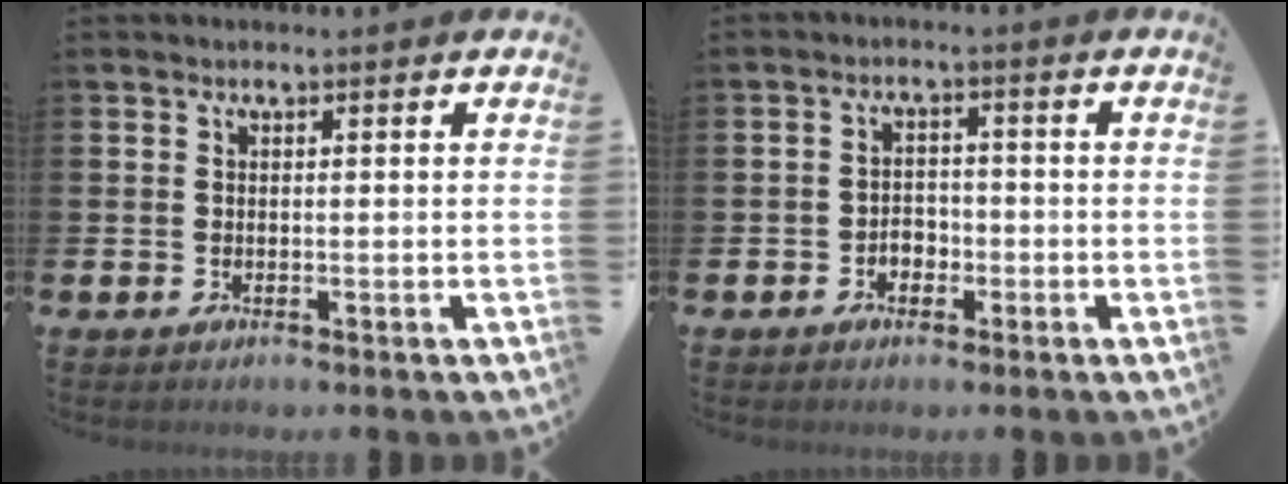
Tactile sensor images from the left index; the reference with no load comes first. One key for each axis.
{"total": 2.4, "fx": -1.2, "fy": 1.8, "fz": 1.0, "tx": -0.022, "ty": 0.005, "tz": -0.029}